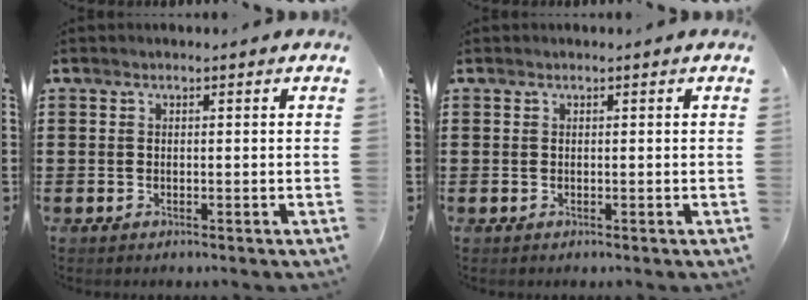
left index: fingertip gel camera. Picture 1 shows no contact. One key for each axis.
{"total": 0.0}